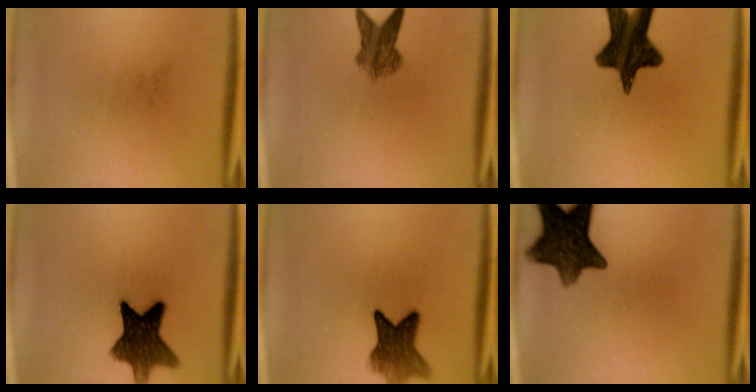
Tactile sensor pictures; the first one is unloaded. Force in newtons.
{"total": 5.1}
{"total": 14.7}
{"total": 11.3}
{"total": 7.8}
{"total": 12.1}